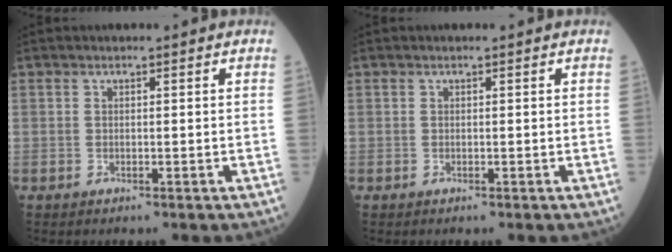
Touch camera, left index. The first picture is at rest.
{"total": 0.0}